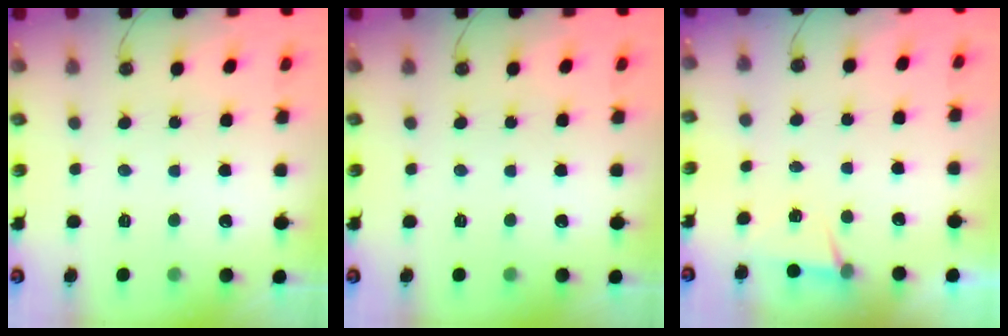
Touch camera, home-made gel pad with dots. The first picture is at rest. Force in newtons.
{"total": 0.0}
{"total": 4.7, "press": 1.7, "slide": 4.4}